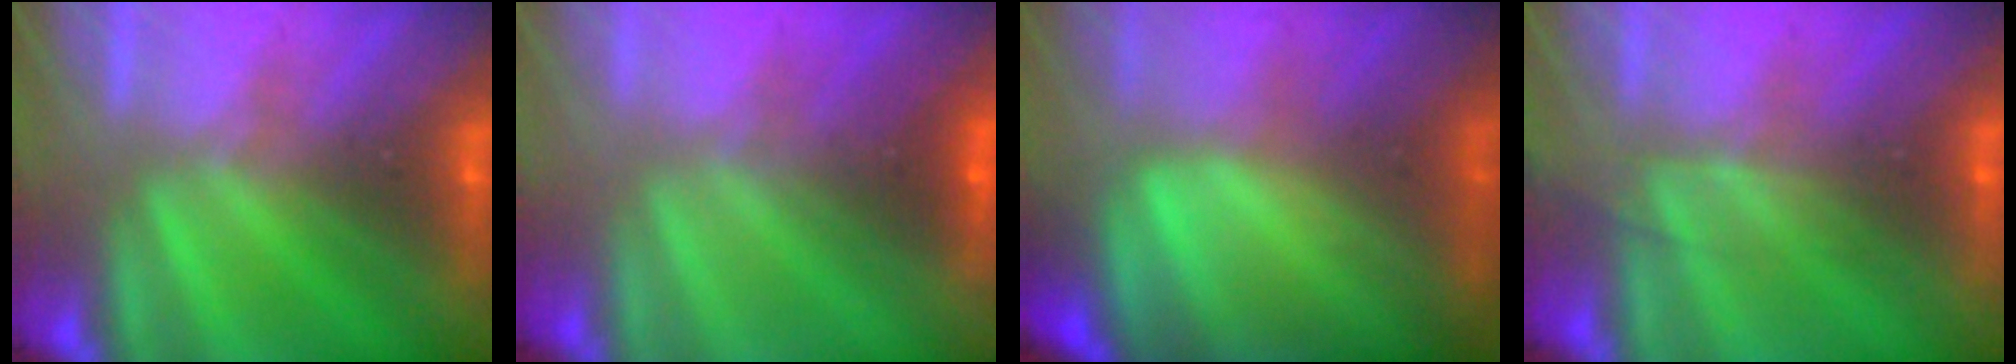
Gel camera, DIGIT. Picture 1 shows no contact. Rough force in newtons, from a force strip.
{"total": 1.8}
{"total": 8.2}
{"total": 2.5}